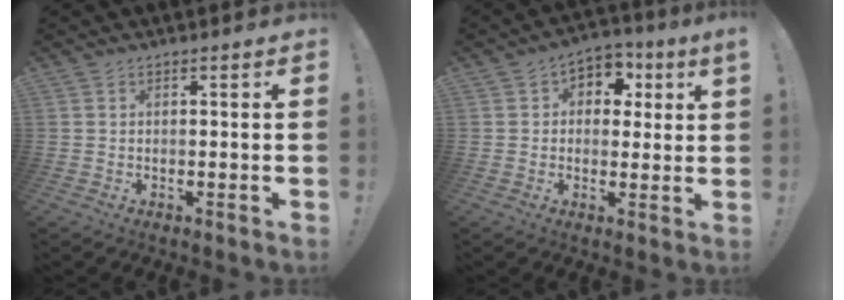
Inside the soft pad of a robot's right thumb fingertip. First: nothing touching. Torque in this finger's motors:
{"motor_torque": [0.02, 0.04, 0.45, 0.31, 0.09]}